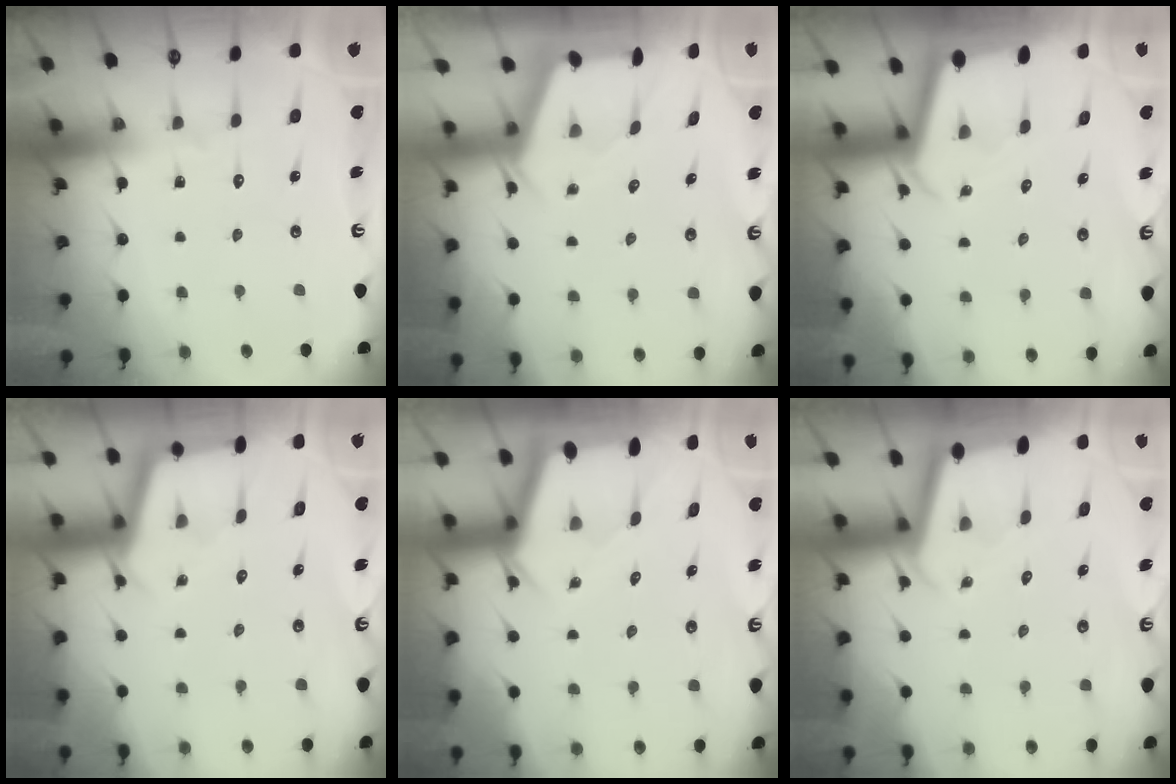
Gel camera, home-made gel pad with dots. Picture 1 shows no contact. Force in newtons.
{"total": 2.2, "press": 2.2, "slide": 0.4}
{"total": 2.0, "press": 2.0, "slide": 0.1}
{"total": 2.7, "press": 2.7, "slide": 0.3}
{"total": 2.6, "press": 2.6, "slide": 0.2}
{"total": 1.9, "press": 1.9, "slide": 0.1}